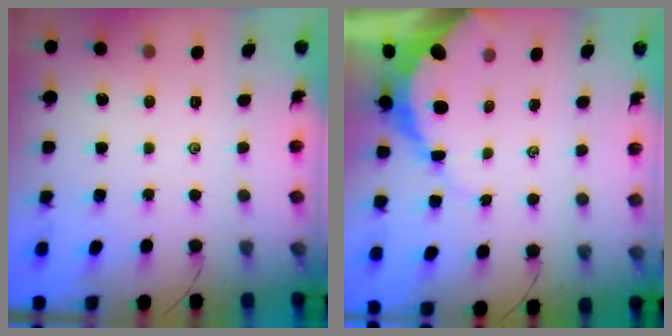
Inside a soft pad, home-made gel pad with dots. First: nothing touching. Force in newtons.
{"total": 8.7, "press": 8.6, "slide": 0.9}